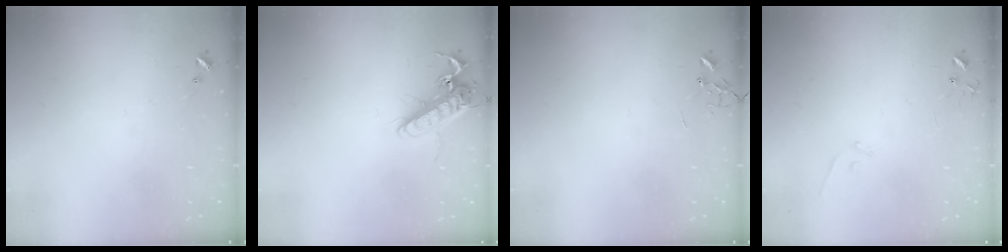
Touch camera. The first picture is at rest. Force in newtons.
{"total": 13.4, "press": 13.2, "slide": 2.5}
{"total": 0.0}
{"total": 5.3, "press": 5.3, "slide": 0.4}